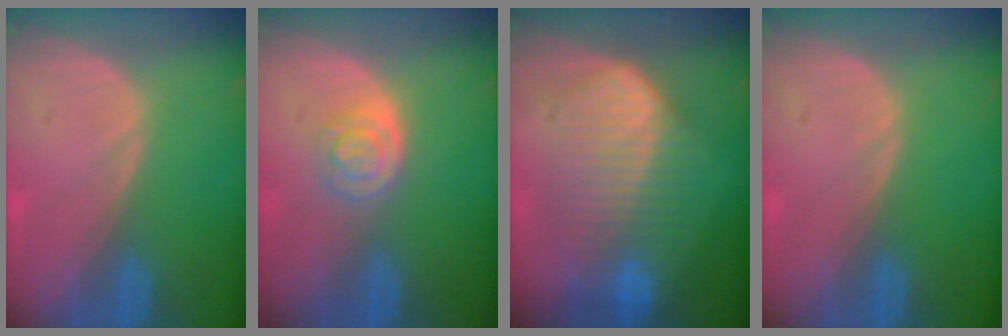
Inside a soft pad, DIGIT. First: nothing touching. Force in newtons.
{"total": 3.9, "press": 3.6, "slide": 1.5}
{"total": 10.0, "press": 10.0, "slide": 0.6}
{"total": 0.0}